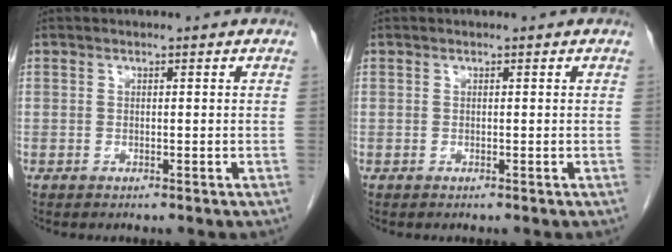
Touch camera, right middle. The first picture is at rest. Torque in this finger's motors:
{"motor_torque": [-0.18, -0.03, -0.01, 0.02]}